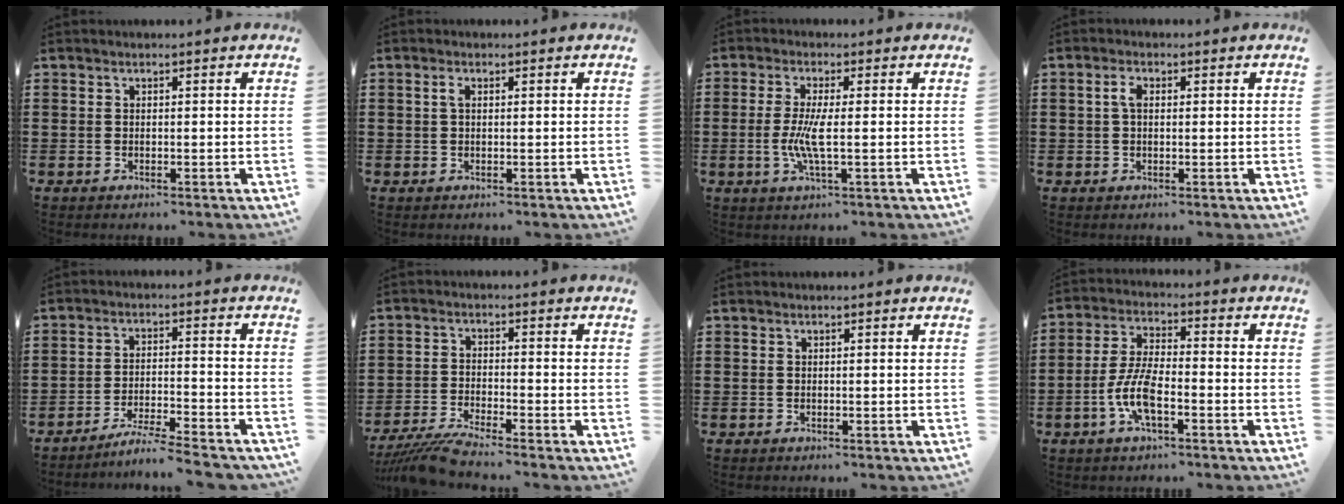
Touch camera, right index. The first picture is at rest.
{"total": 1.4, "force": [0.4, 0.6, 1.2], "torque": [-0.027, 0.005, 0.005]}
{"total": 5.3, "force": [-0.7, 0.8, 5.2], "torque": [-0.111, -0.008, -0.020]}
{"total": 2.3, "force": [0.3, 1.2, 2.0], "torque": [-0.048, 0.005, 0.002]}
{"total": 4.8, "force": [-4.4, -0.5, 1.6], "torque": [-0.035, -0.010, -0.089]}
{"total": 5.0, "force": [-4.7, -0.4, 1.8], "torque": [-0.049, -0.021, -0.093]}
{"total": 0.0}
{"total": 7.5, "force": [-2.8, 2.5, 6.4], "torque": [-0.154, -0.011, -0.060]}